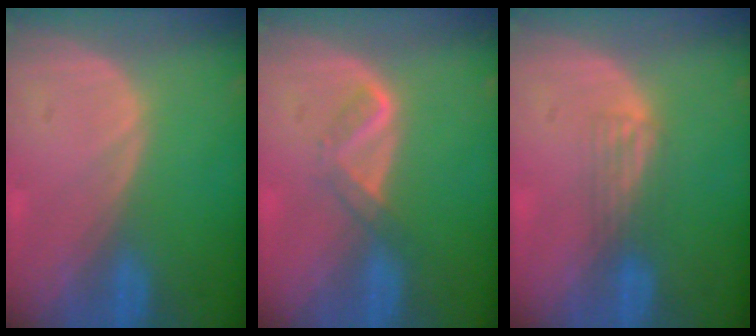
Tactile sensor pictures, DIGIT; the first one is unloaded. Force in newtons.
{"total": 2.8, "press": 2.7, "slide": 0.7}
{"total": 2.5, "press": 2.2, "slide": 1.3}